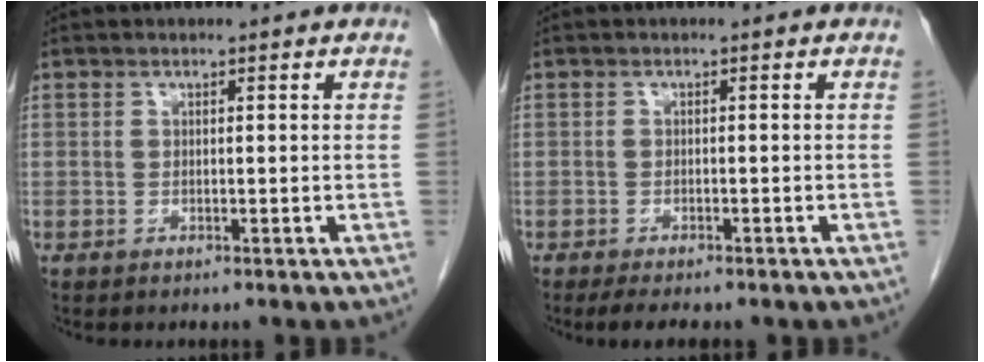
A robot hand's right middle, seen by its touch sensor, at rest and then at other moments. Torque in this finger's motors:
{"motor_torque": [0.27, -0.01, 0.05, 0.02]}